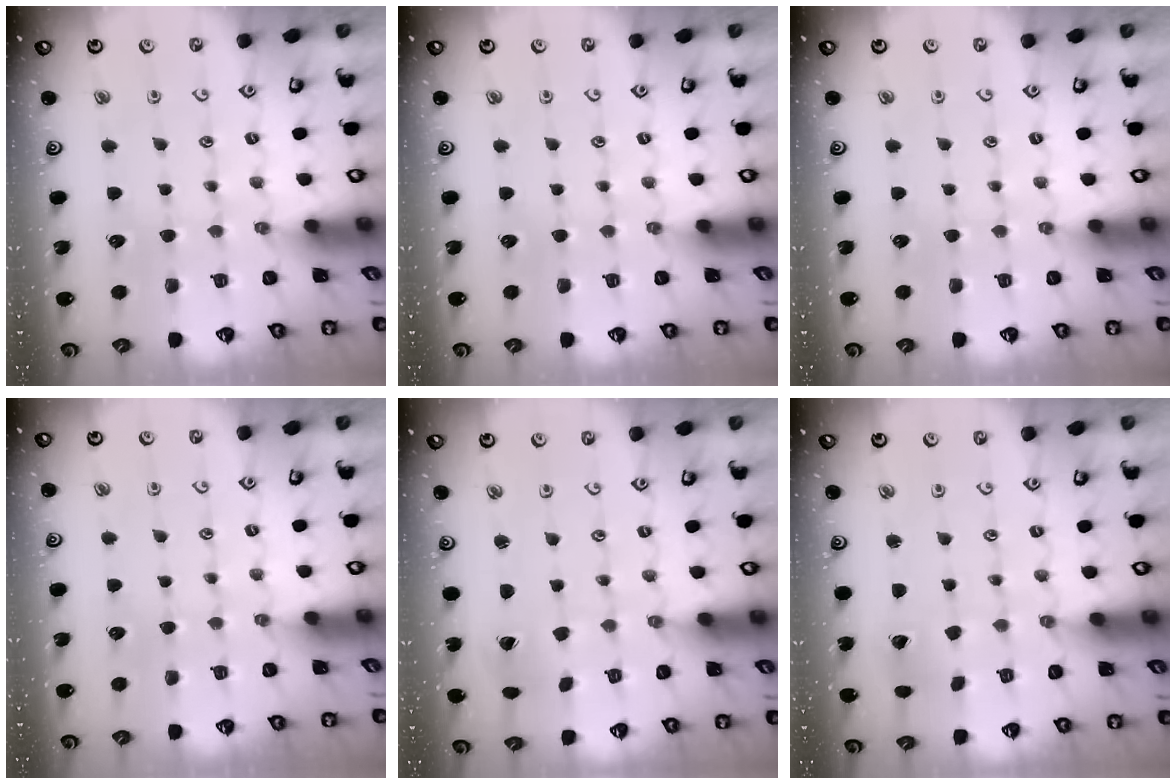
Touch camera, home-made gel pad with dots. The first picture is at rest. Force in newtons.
{"total": 0.0}
{"total": 0.0}
{"total": 0.0}
{"total": 1.2, "press": 1.1, "slide": 0.4}
{"total": 1.8, "press": 1.7, "slide": 0.1}